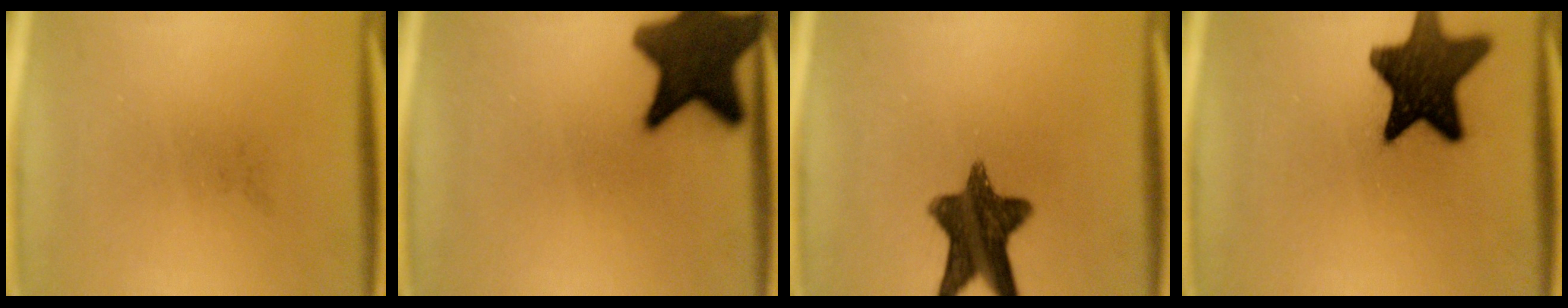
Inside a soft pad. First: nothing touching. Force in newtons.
{"total": 15.7}
{"total": 12.1}
{"total": 14.9}